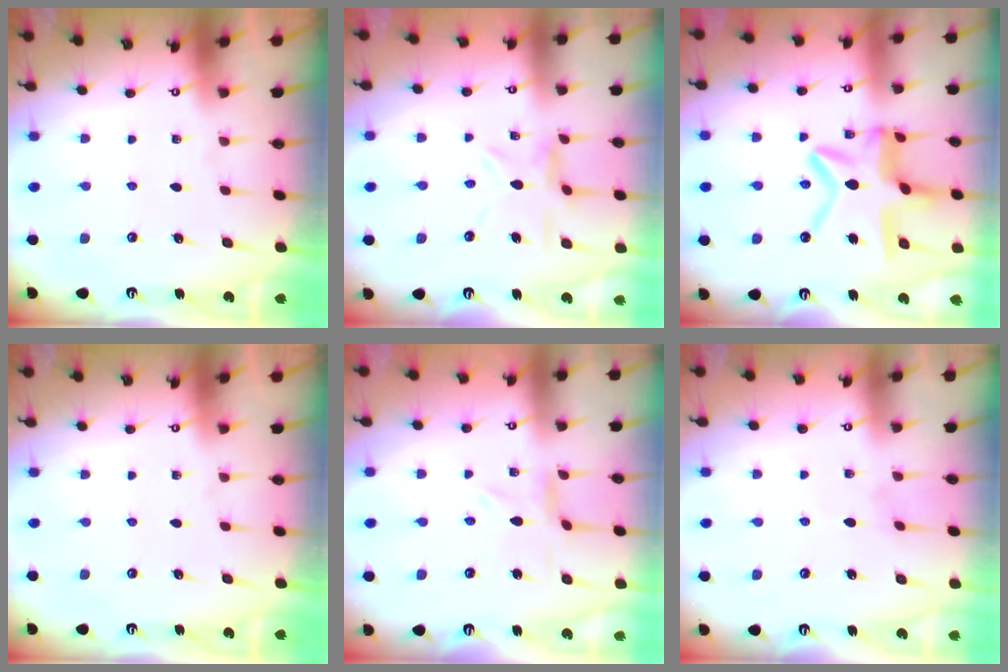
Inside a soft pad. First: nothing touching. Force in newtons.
{"total": 7.4, "press": 7.4, "slide": 0.7}
{"total": 14.1, "press": 14.0, "slide": 1.2}
{"total": 0.0}
{"total": 1.3, "press": 1.2, "slide": 0.3}
{"total": 2.0, "press": 2.0, "slide": 0.2}